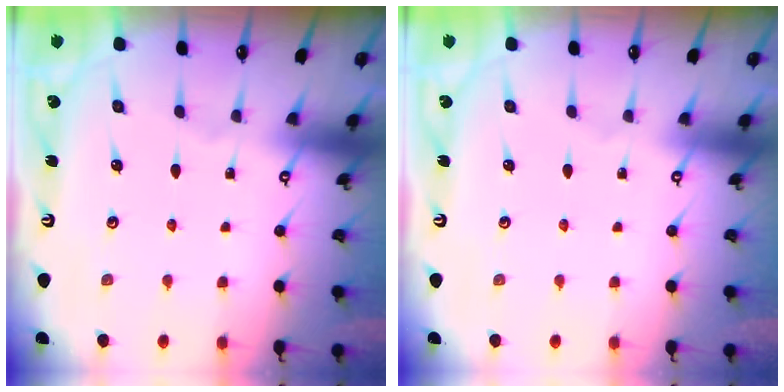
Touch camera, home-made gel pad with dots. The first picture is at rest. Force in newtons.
{"total": 0.0}